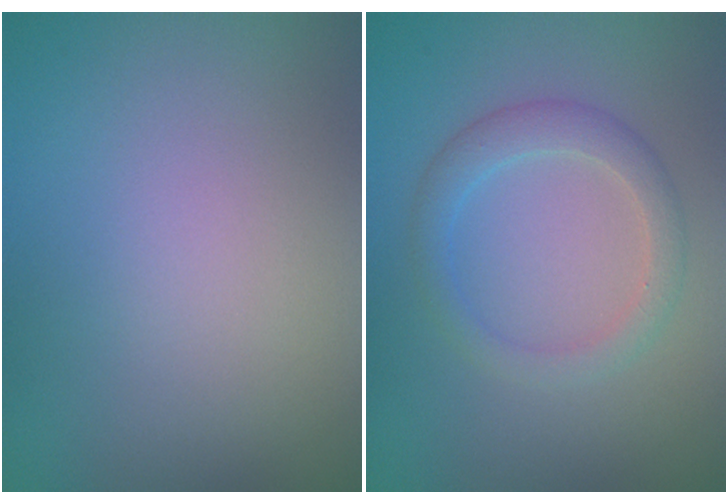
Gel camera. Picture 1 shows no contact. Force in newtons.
{"total": 2.6, "press": 2.6, "slide": 0.1}